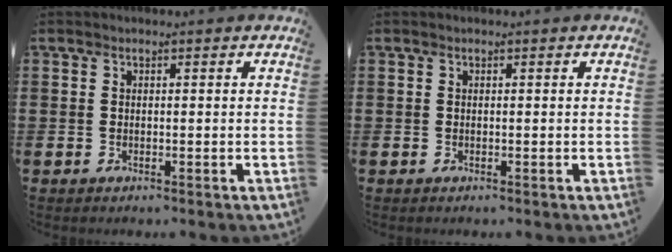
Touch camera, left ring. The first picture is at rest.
{"total": 0.0}